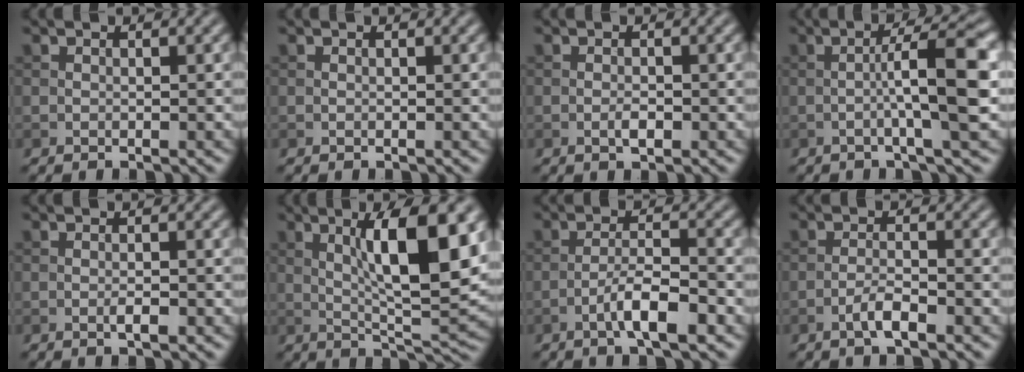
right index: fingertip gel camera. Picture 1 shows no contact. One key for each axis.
{"total": 0.0}
{"total": 1.1, "fx": -0.4, "fy": 0.4, "fz": 1.0, "tx": -0.018, "ty": 0.000, "tz": -0.008}
{"total": 6.5, "fx": -0.7, "fy": 0.8, "fz": 6.4, "tx": -0.097, "ty": 0.013, "tz": -0.016}
{"total": 1.3, "fx": -0.5, "fy": 0.2, "fz": 1.2, "tx": -0.021, "ty": -0.001, "tz": -0.010}
{"total": 9.9, "fx": 2.3, "fy": 2.3, "fz": 9.4, "tx": -0.141, "ty": -0.004, "tz": 0.043}
{"total": 4.5, "fx": -2.3, "fy": 0.9, "fz": 3.8, "tx": -0.067, "ty": 0.009, "tz": -0.046}
{"total": 2.2, "fx": -1.3, "fy": 0.4, "fz": 1.8, "tx": -0.034, "ty": 0.005, "tz": -0.029}